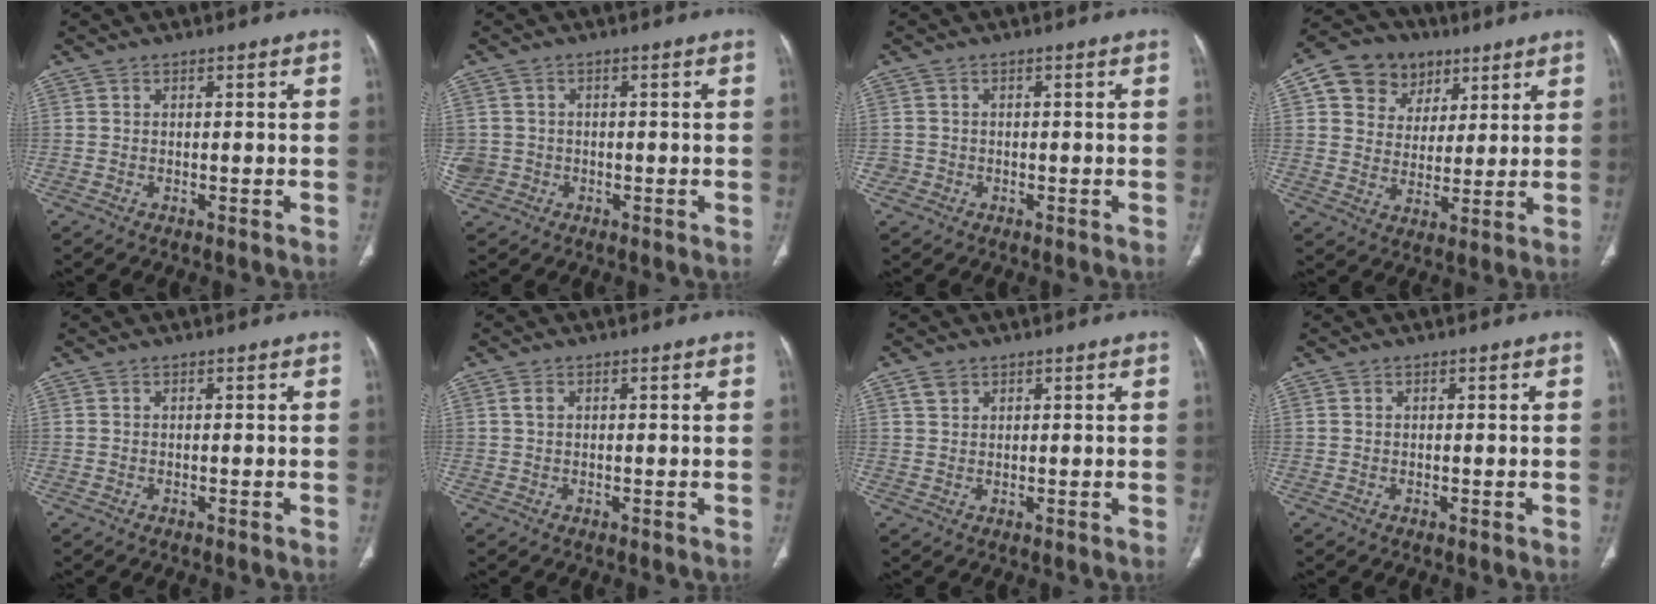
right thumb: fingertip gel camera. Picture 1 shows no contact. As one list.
[{"total": 3.8, "force": [-0.8, 3.7, 0.8], "torque": [-0.010, 0.011, -0.013]}, {"total": 1.5, "force": [-0.6, 1.4, 0.0], "torque": [0.007, 0.007, -0.016]}, {"total": 12.5, "force": [5.9, 10.2, 4.4], "torque": [-0.044, -0.006, 0.102]}, {"total": 0.0}, {"total": 1.3, "force": [0.4, 0.8, 0.9], "torque": [-0.015, 0.002, 0.009]}, {"total": 2.3, "force": [1.4, 1.6, 0.9], "torque": [-0.013, -0.001, 0.028]}, {"total": 0.0}]